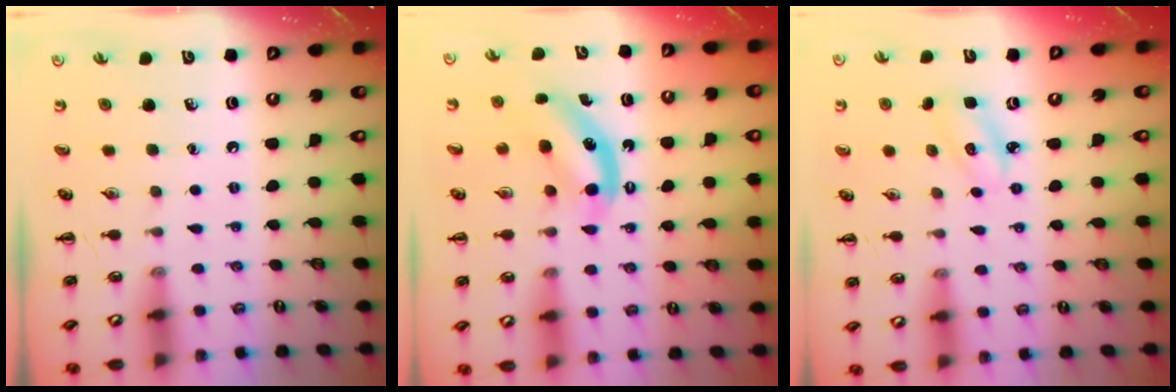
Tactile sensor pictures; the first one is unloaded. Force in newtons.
{"total": 6.6, "press": 6.5, "slide": 1.0}
{"total": 4.3, "press": 4.3, "slide": 0.8}